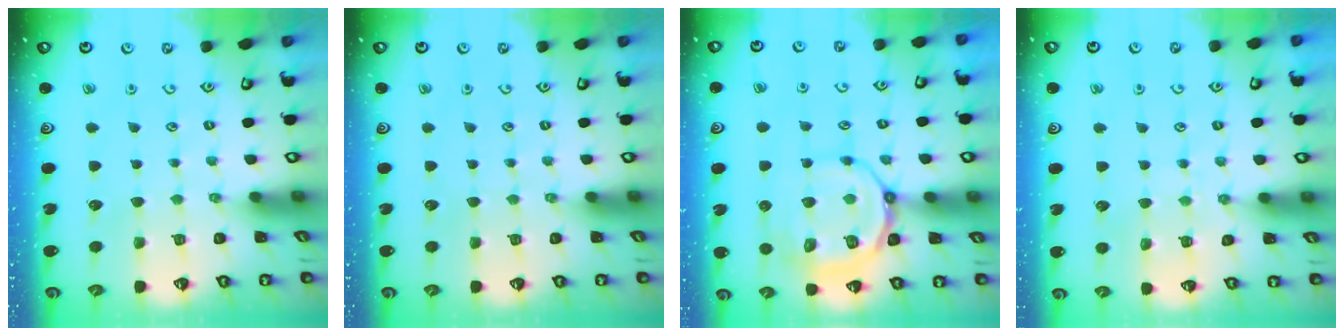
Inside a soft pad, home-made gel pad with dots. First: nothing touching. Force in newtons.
{"total": 0.0}
{"total": 13.4, "press": 13.3, "slide": 1.7}
{"total": 5.9, "press": 5.9, "slide": 0.6}